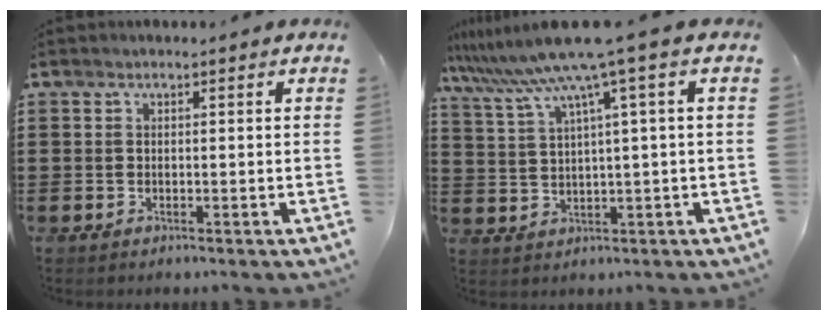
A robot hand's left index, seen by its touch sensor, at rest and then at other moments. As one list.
[{"total": 8.9, "force": [5.1, -0.4, 7.3], "torque": [-0.172, -0.035, 0.078]}]